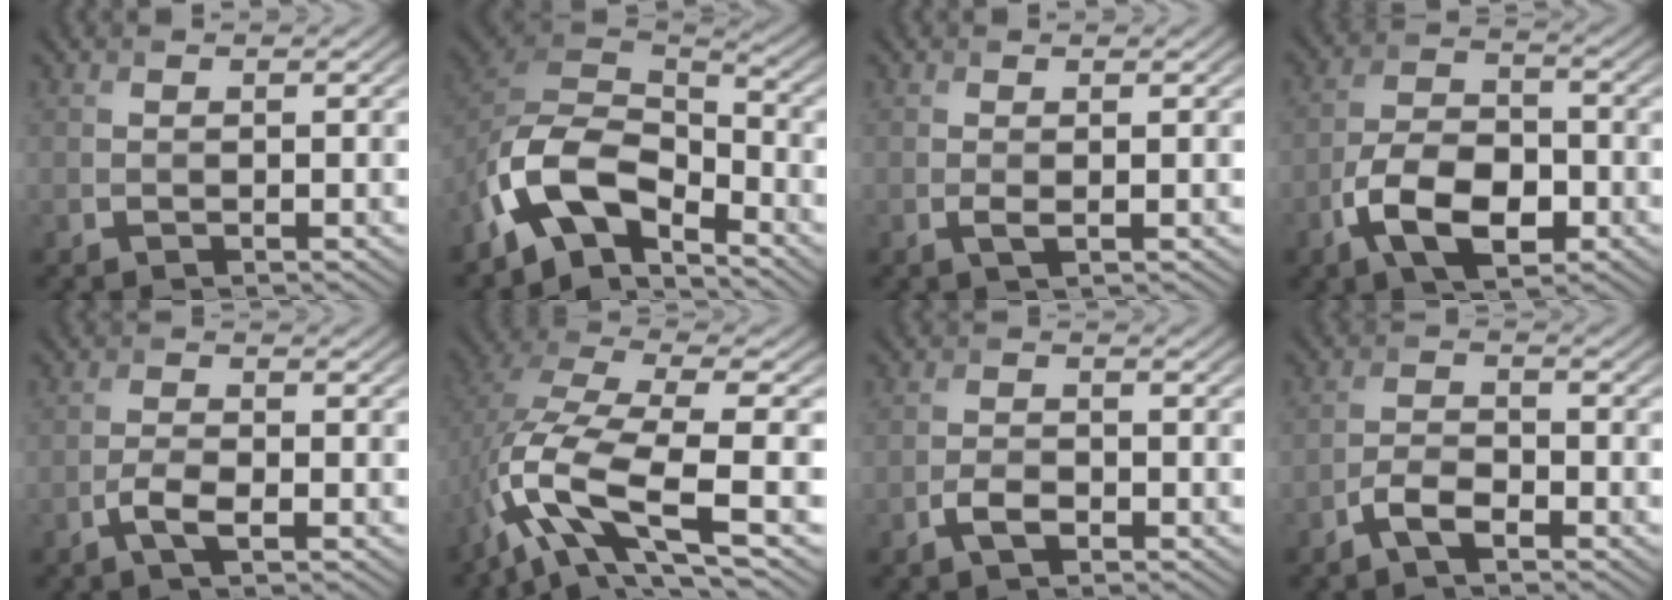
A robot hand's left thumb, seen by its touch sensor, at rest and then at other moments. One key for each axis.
{"total": 12.5, "fx": -7.2, "fy": 6.2, "fz": 8.1, "tx": -0.175, "ty": -0.014, "tz": -0.150}
{"total": 1.0, "fx": 0.0, "fy": 0.3, "fz": 0.9, "tx": -0.022, "ty": -0.003, "tz": -0.001}
{"total": 9.0, "fx": -3.9, "fy": 5.0, "fz": 6.4, "tx": -0.128, "ty": -0.003, "tz": -0.082}
{"total": 2.7, "fx": -1.4, "fy": 0.8, "fz": 2.2, "tx": -0.051, "ty": 0.001, "tz": -0.032}
{"total": 12.5, "fx": -4.4, "fy": 4.3, "fz": 10.9, "tx": -0.237, "ty": -0.010, "tz": -0.083}
{"total": 2.4, "fx": -1.4, "fy": 1.1, "fz": 1.6, "tx": -0.033, "ty": 0.000, "tz": -0.031}
{"total": 3.4, "fx": -2.3, "fy": 1.2, "fz": 2.2, "tx": -0.048, "ty": 0.004, "tz": -0.053}